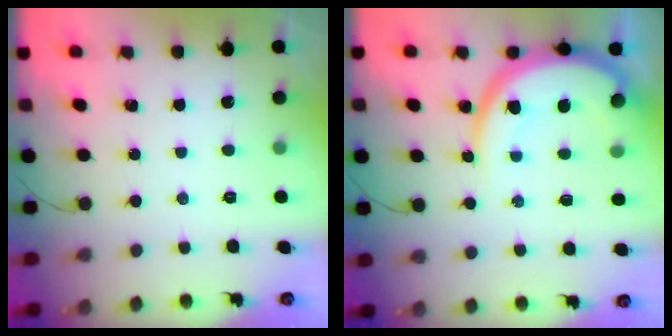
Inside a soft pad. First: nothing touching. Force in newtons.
{"total": 12.4, "press": 12.3, "slide": 1.2}